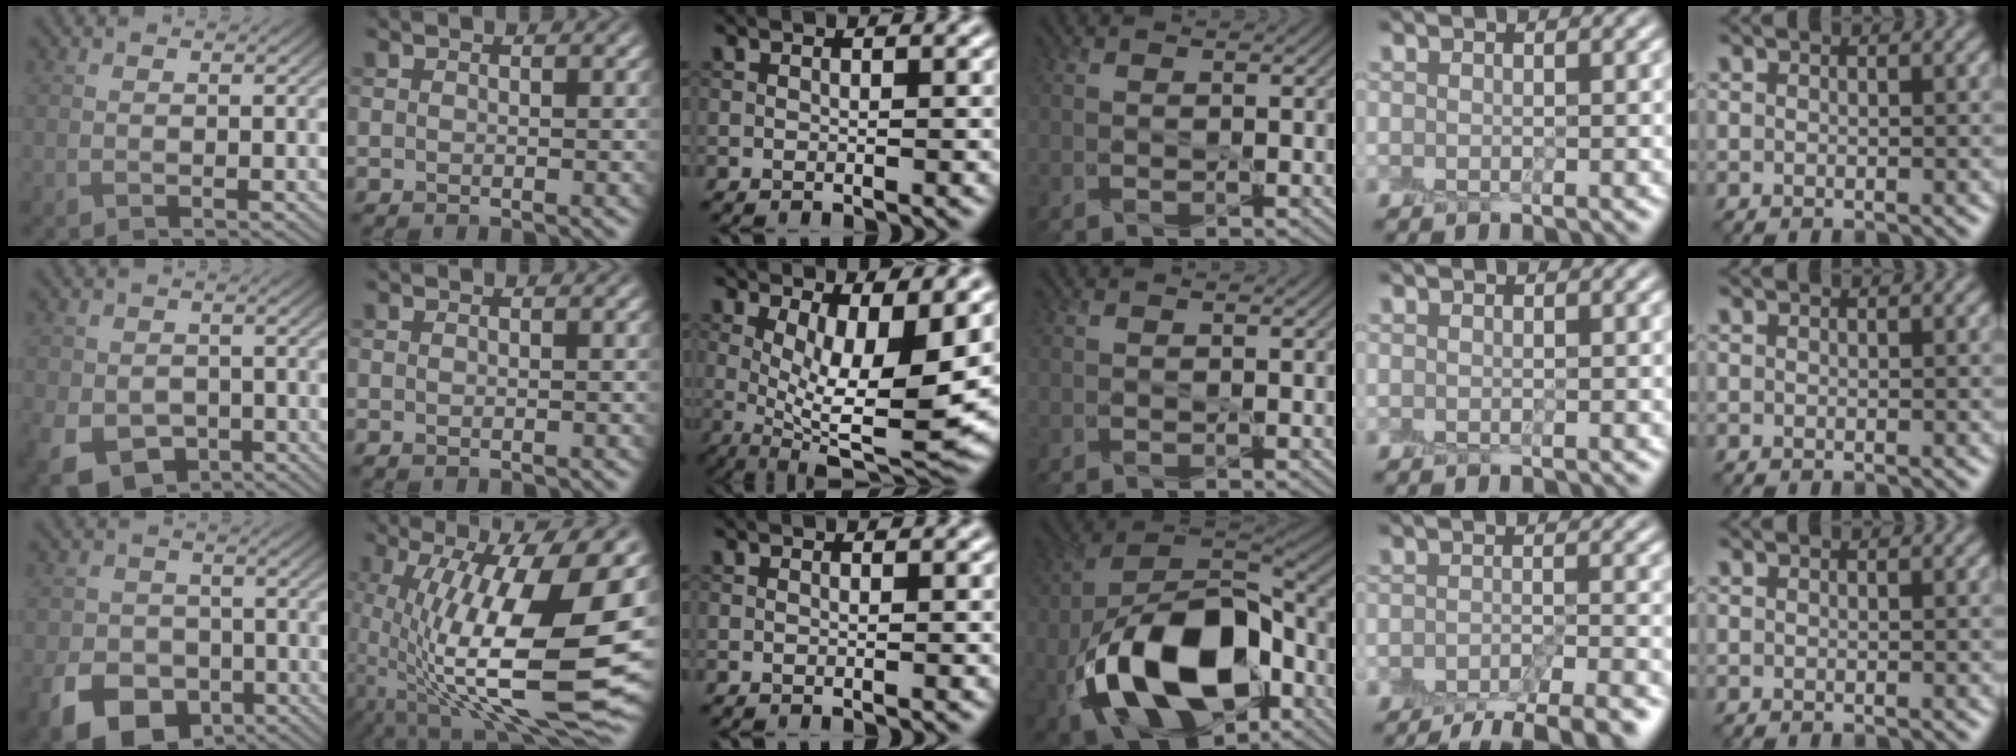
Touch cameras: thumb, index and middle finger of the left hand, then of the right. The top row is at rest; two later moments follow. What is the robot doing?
{"motion": "peel", "object": "shipping label"}